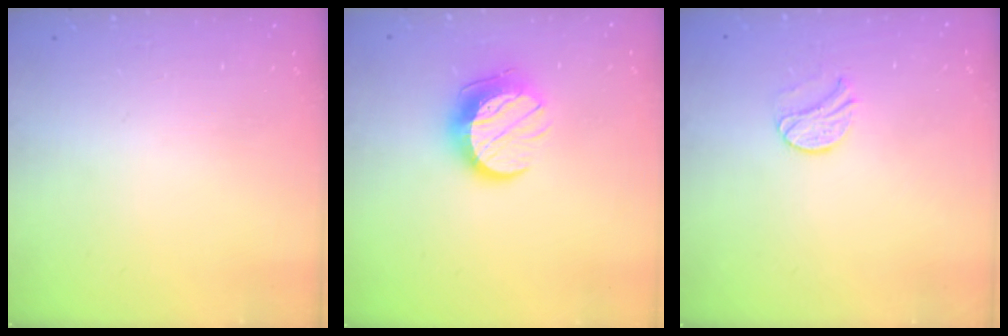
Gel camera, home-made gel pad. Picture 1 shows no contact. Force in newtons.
{"total": 11.6, "press": 11.5, "slide": 1.0}
{"total": 7.7, "press": 7.7, "slide": 0.7}